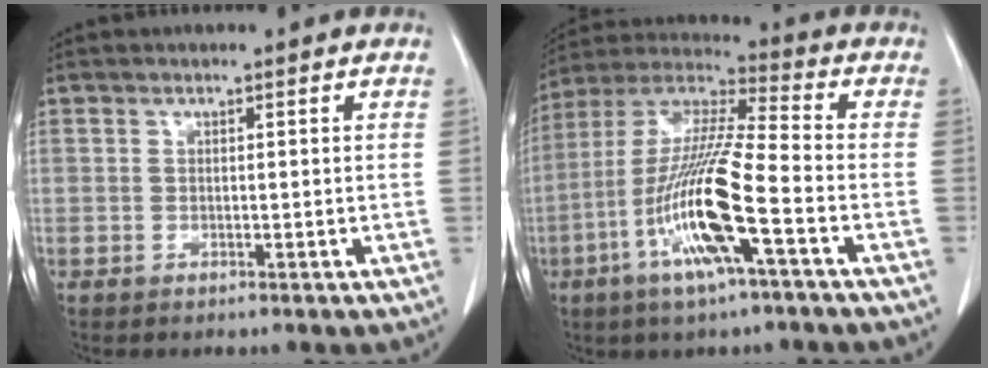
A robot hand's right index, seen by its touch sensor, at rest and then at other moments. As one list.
[{"total": 16.9, "force": [-5.8, 1.2, 15.8], "torque": [-0.325, -0.012, -0.114]}]